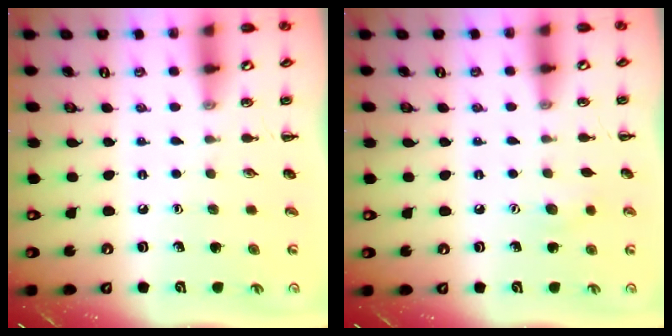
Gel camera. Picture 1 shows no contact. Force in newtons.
{"total": 5.4, "press": 5.3, "slide": 0.9}